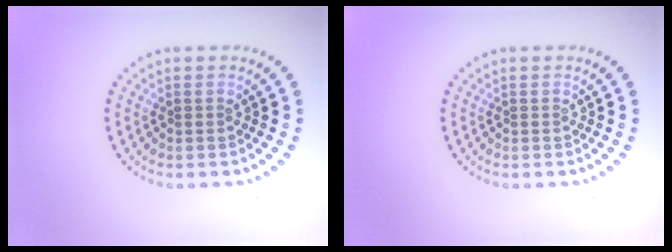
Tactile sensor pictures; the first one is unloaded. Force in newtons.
{"total": 0.0}